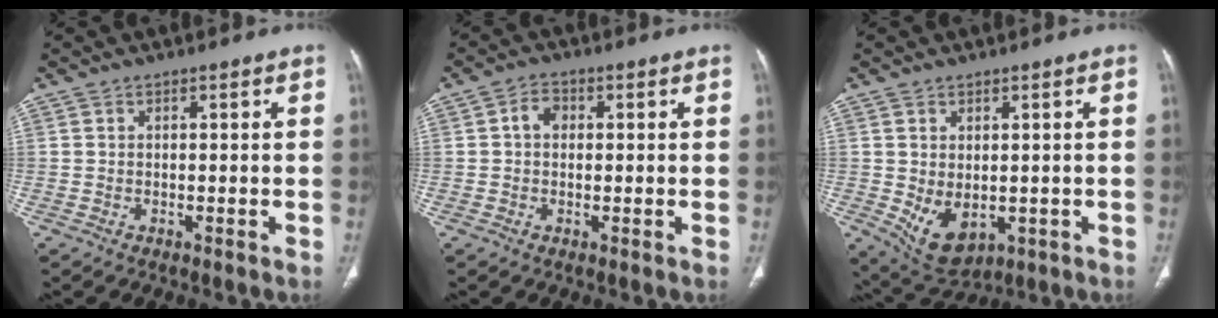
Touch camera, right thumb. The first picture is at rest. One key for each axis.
{"total": 3.2, "fx": 0.4, "fy": 2.4, "fz": 2.0, "tx": -0.026, "ty": 0.012, "tz": 0.004}
{"total": 7.4, "fx": -1.0, "fy": 4.7, "fz": 5.7, "tx": -0.086, "ty": -0.008, "tz": 0.009}